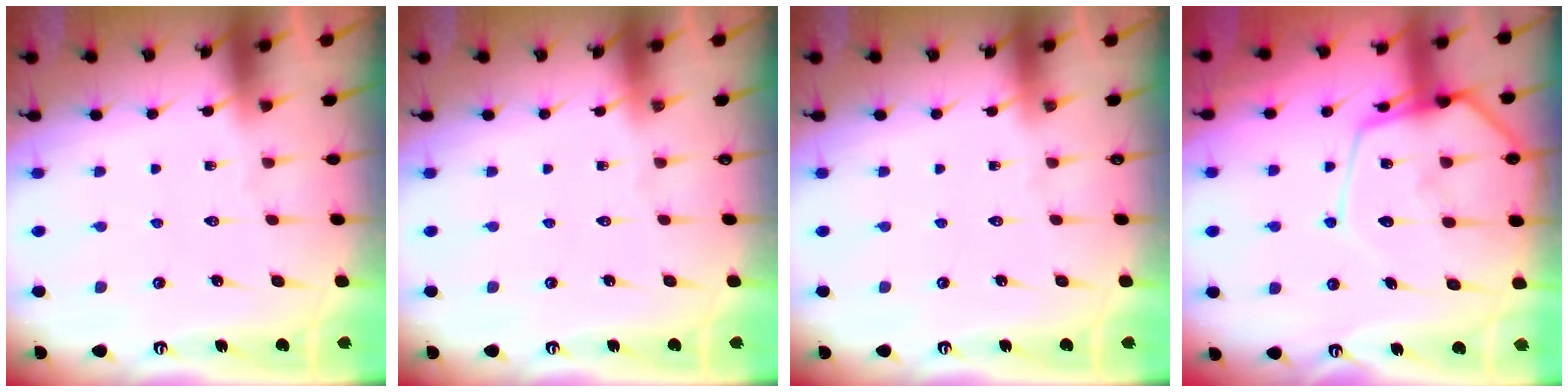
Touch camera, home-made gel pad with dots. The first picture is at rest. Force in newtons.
{"total": 0.0}
{"total": 0.0}
{"total": 16.6, "press": 16.5, "slide": 1.5}